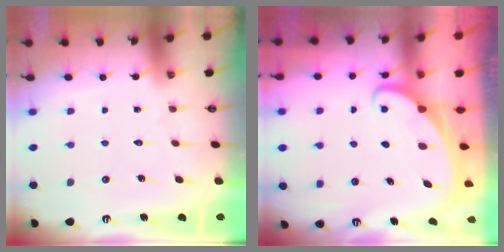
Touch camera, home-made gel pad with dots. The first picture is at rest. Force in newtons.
{"total": 1.8, "press": 1.8, "slide": 0.2}